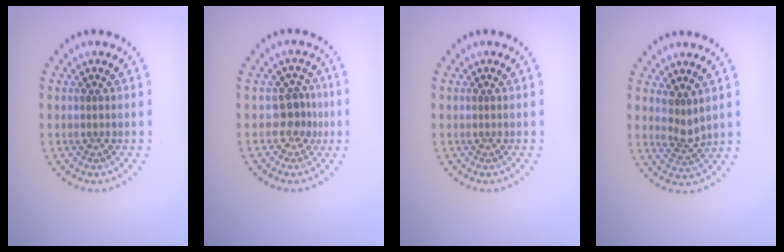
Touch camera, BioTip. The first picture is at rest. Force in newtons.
{"total": 2.3, "press": 1.7, "slide": 1.6}
{"total": 0.0}
{"total": 1.9, "press": 1.4, "slide": 1.2}